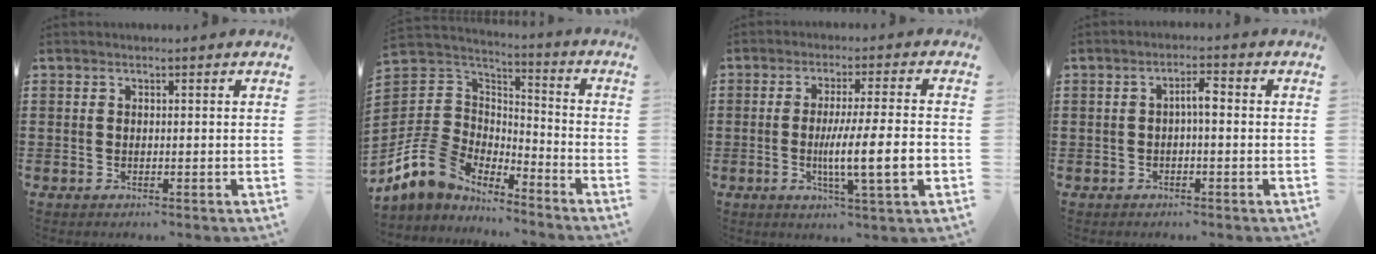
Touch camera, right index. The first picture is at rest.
{"total": 8.6, "force": [-5.9, 6.0, 2.0], "torque": [-0.088, 0.003, -0.119]}
{"total": 10.6, "force": [-2.1, 1.0, 10.3], "torque": [-0.177, -0.014, -0.040]}
{"total": 2.5, "force": [-0.3, 0.6, 2.4], "torque": [-0.045, 0.006, -0.009]}